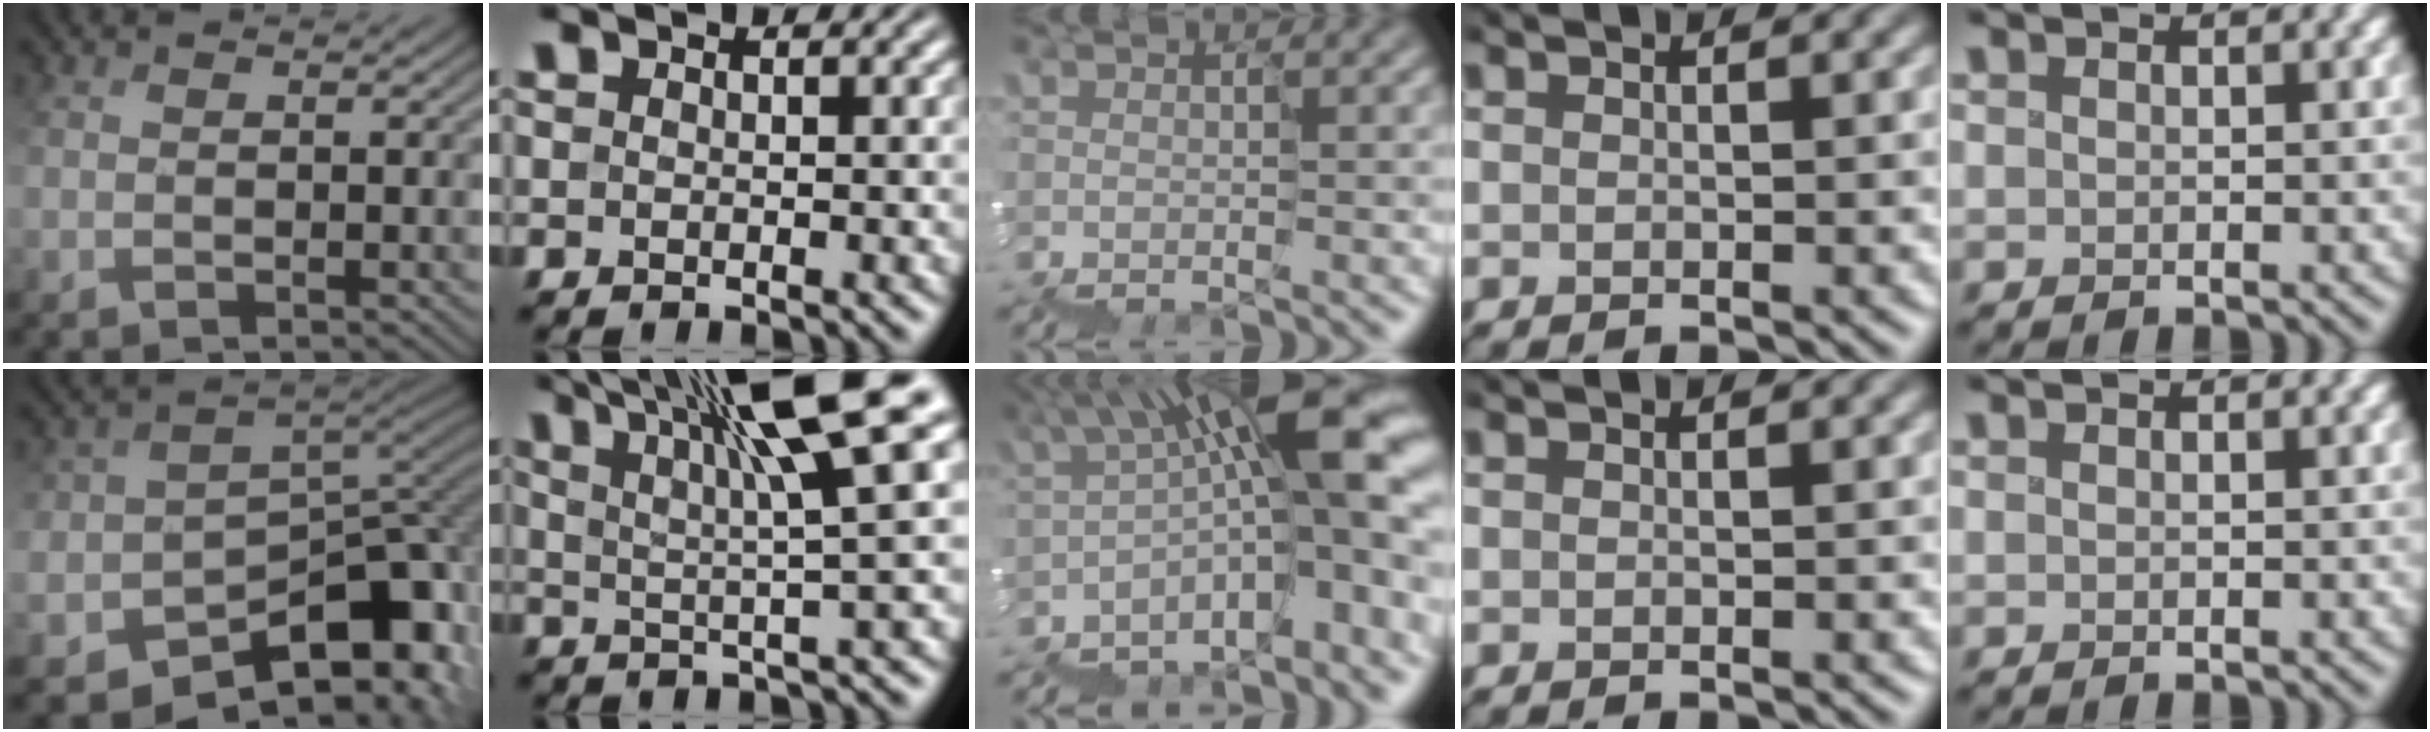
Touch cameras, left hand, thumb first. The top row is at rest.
{"thumb": {"total": 11.1, "force": [-4.9, 7.6, 6.4], "torque": [-0.098, -0.003, -0.061]}, "index": {"total": 10.7, "force": [5.4, 1.3, 9.1], "torque": [-0.124, 0.026, 0.085]}, "middle": {"total": 11.7, "force": [-1.3, 3.4, 11.1], "torque": [-0.164, 0.041, -0.017]}}